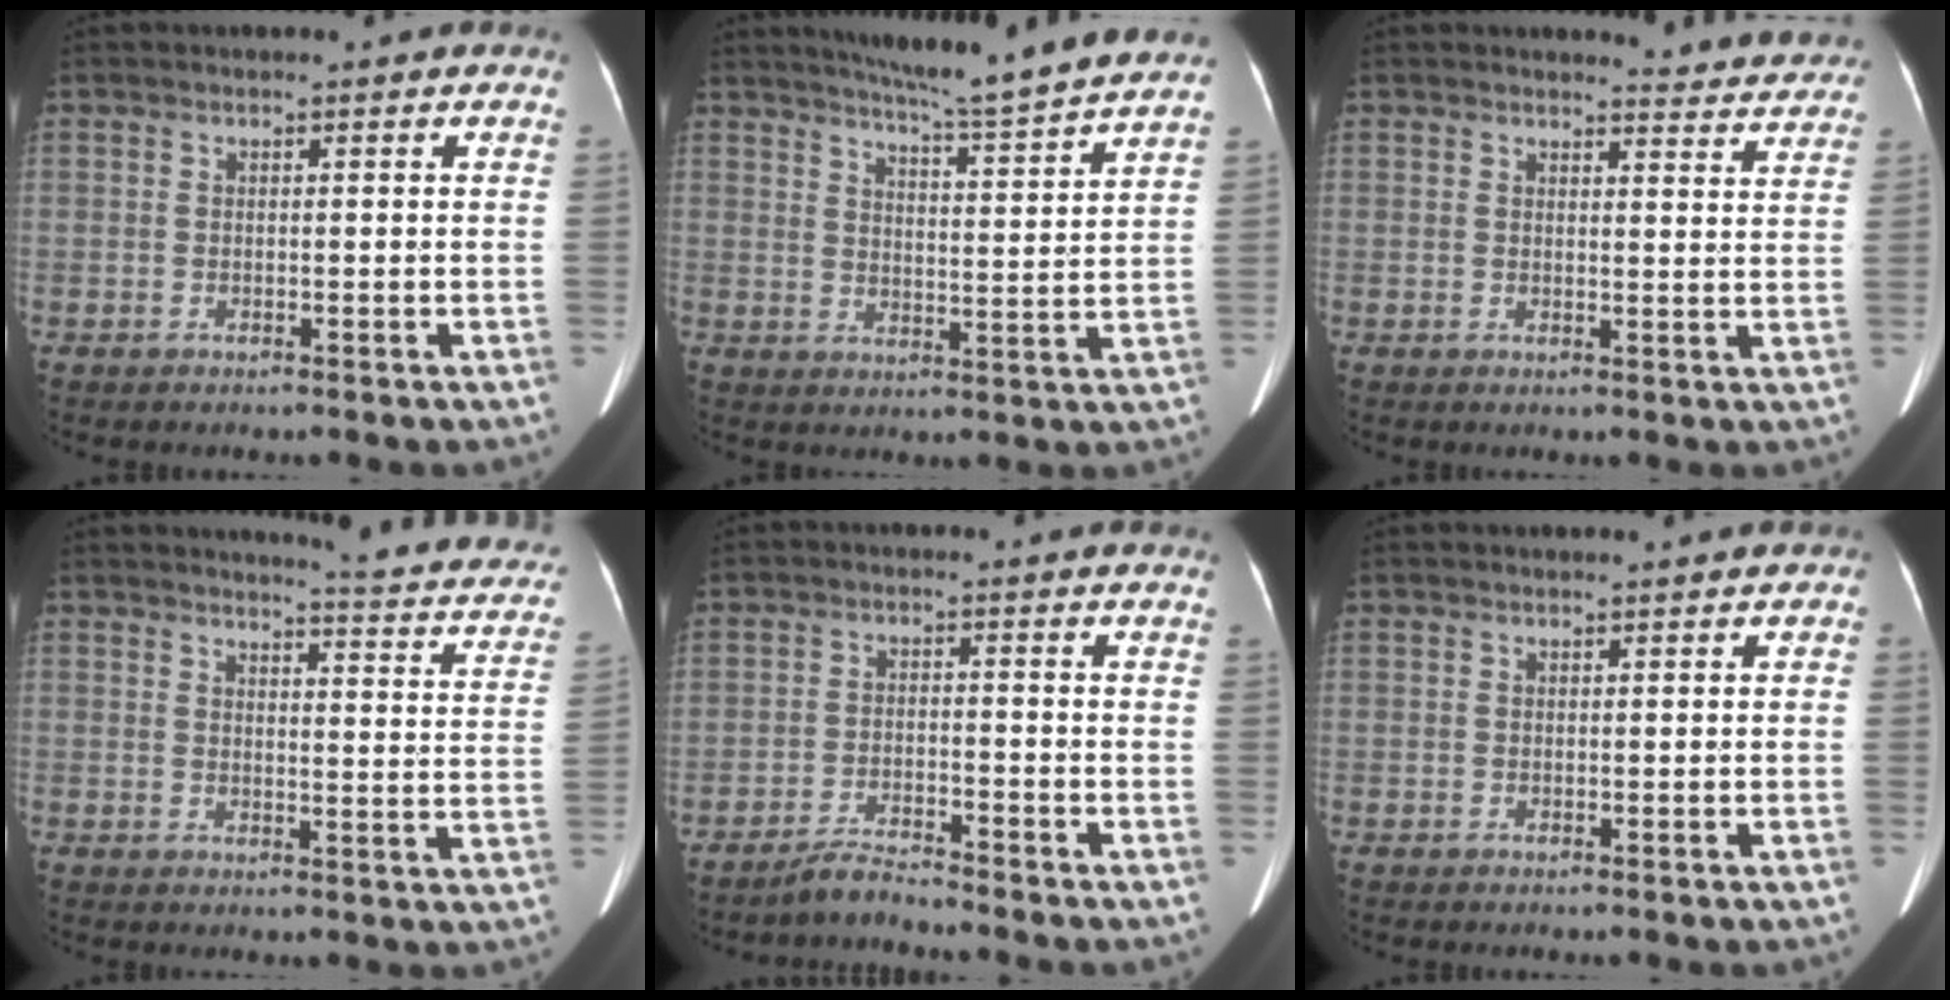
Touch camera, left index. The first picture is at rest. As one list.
[{"total": 13.4, "force": [12.2, -1.2, 5.4], "torque": [-0.092, -0.012, 0.163]}, {"total": 7.1, "force": [7.1, 1.1, 0.3], "torque": [0.011, -0.020, 0.060]}, {"total": 14.8, "force": [13.9, 1.4, 4.8], "torque": [-0.037, -0.071, 0.129]}, {"total": 3.4, "force": [-3.4, -0.5, 0.3], "torque": [-0.012, -0.020, -0.062]}, {"total": 0.0}]